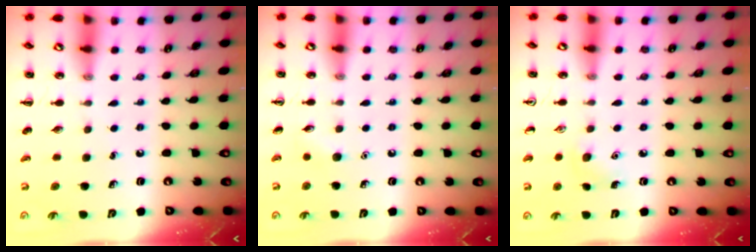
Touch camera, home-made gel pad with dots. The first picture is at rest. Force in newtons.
{"total": 4.5, "press": 4.2, "slide": 1.4}
{"total": 6.6, "press": 6.4, "slide": 1.6}